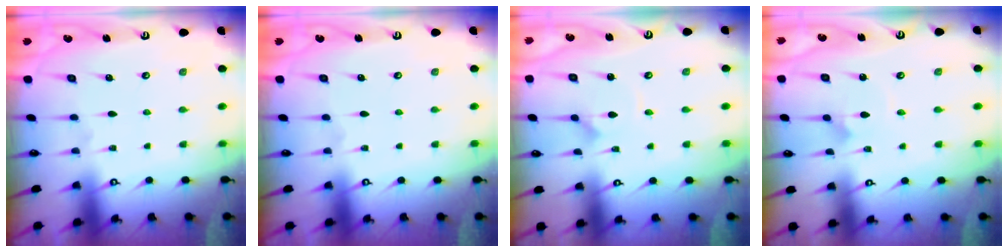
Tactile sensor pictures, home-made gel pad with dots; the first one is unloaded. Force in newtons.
{"total": 0.0}
{"total": 1.9, "press": 1.9, "slide": 0.1}
{"total": 2.3, "press": 2.3, "slide": 0.1}